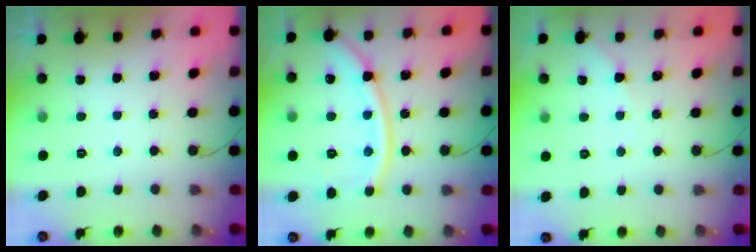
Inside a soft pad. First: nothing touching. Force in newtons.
{"total": 13.5, "press": 13.4, "slide": 1.8}
{"total": 4.4, "press": 4.3, "slide": 0.7}